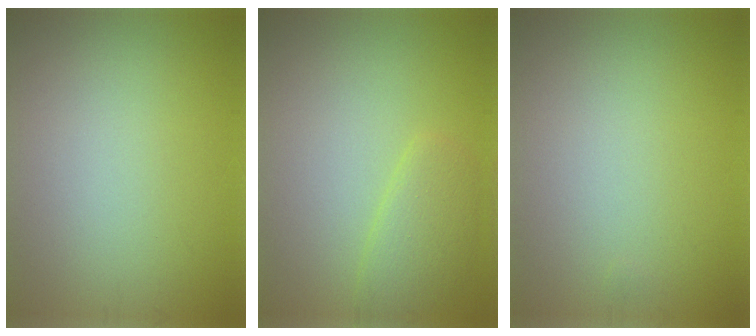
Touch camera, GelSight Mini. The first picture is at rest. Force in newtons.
{"total": 2.4, "press": 2.4, "slide": 0.2}
{"total": 0.0}